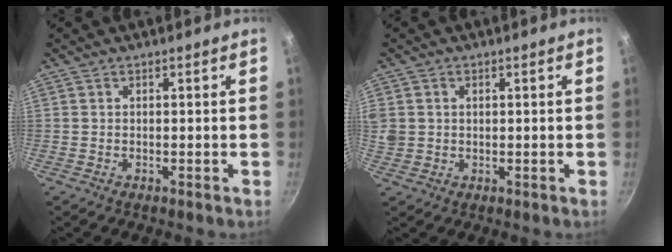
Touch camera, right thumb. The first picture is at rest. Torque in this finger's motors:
{"motor_torque": [-0.04, 0.36, 0.77, 0.10, 0.20]}